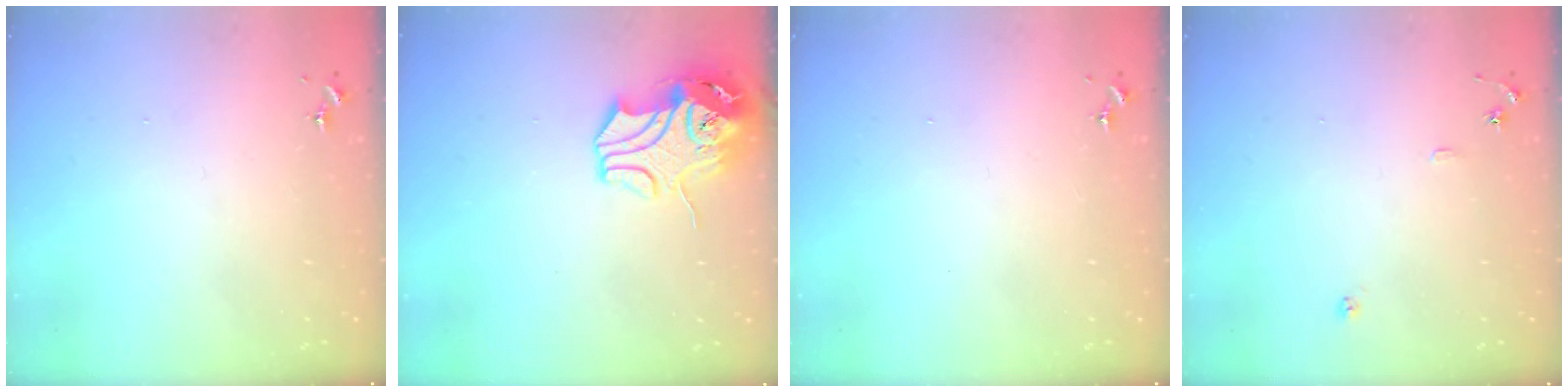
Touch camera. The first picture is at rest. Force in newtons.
{"total": 12.3, "press": 12.2, "slide": 1.9}
{"total": 0.0}
{"total": 6.9, "press": 6.9, "slide": 0.7}